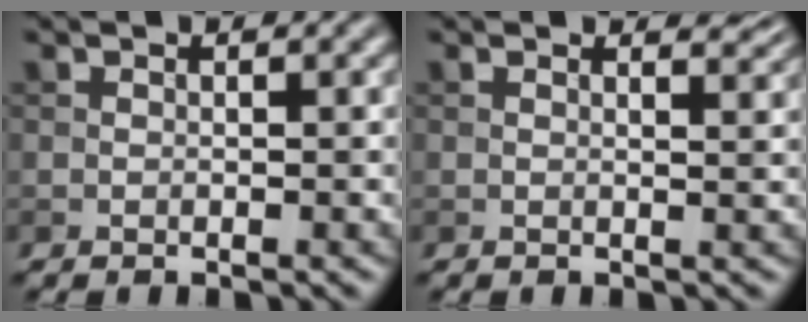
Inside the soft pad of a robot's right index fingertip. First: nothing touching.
{"total": 2.6, "force": [2.0, 1.0, 1.4], "torque": [-0.005, 0.004, 0.009]}